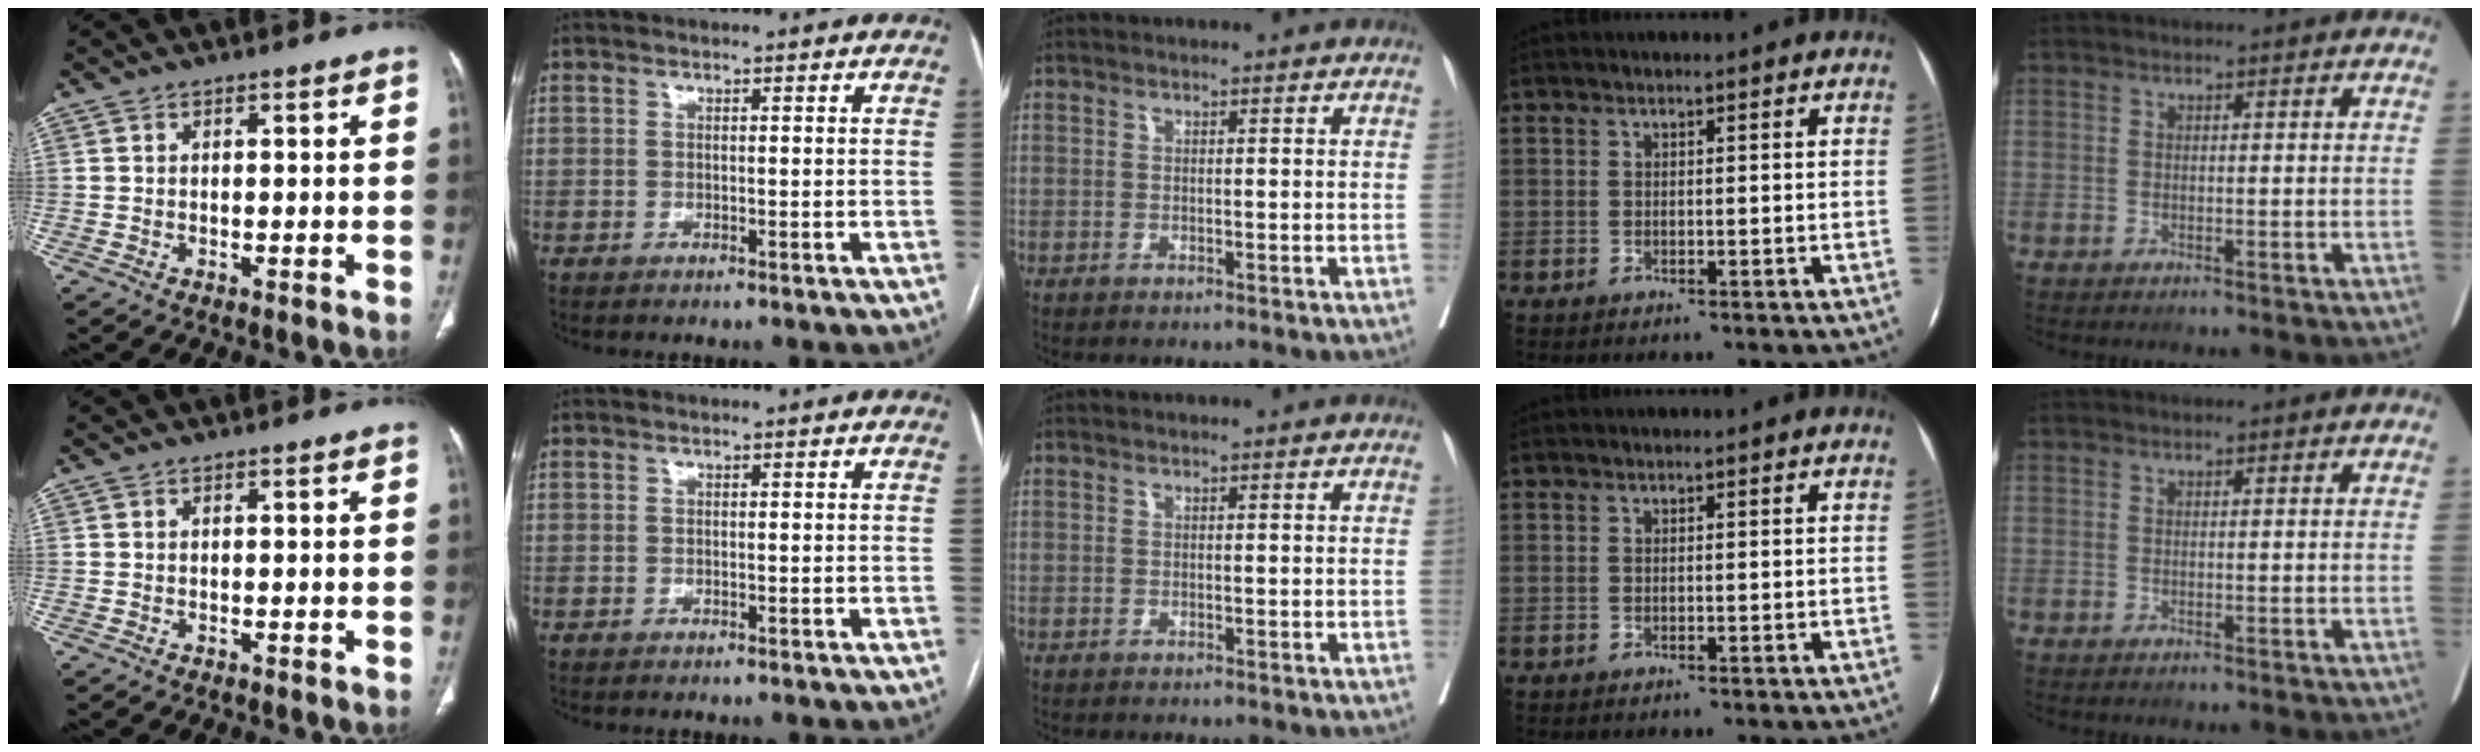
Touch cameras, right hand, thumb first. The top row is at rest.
{}